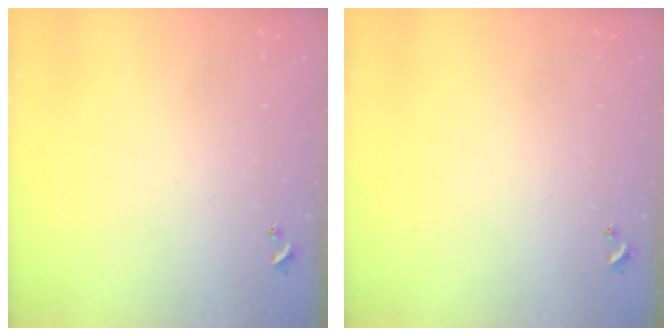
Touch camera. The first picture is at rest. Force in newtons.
{"total": 0.0}